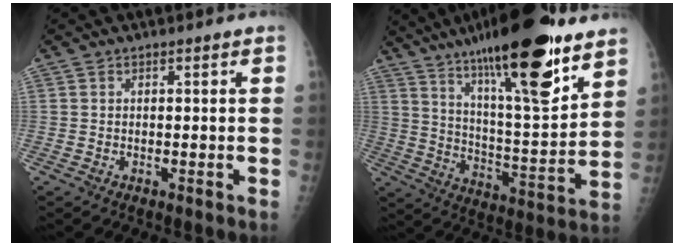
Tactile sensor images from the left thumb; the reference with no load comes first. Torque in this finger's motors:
{"motor_torque": [2.64, 1.09, 1.62, -1.16, 0.53]}